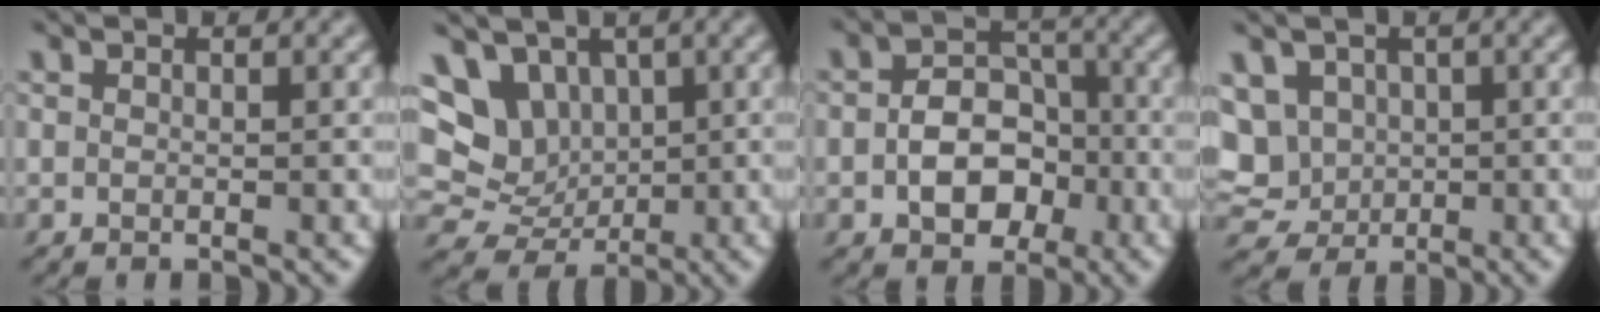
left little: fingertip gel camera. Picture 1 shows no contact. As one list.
[{"total": 9.4, "force": [2.8, 7.7, 4.7], "torque": [-0.081, 0.015, 0.036]}, {"total": 5.6, "force": [-1.7, 3.9, 3.7], "torque": [-0.058, -0.004, -0.025]}, {"total": 9.5, "force": [0.8, 8.4, 4.5], "torque": [-0.093, 0.019, -0.012]}]